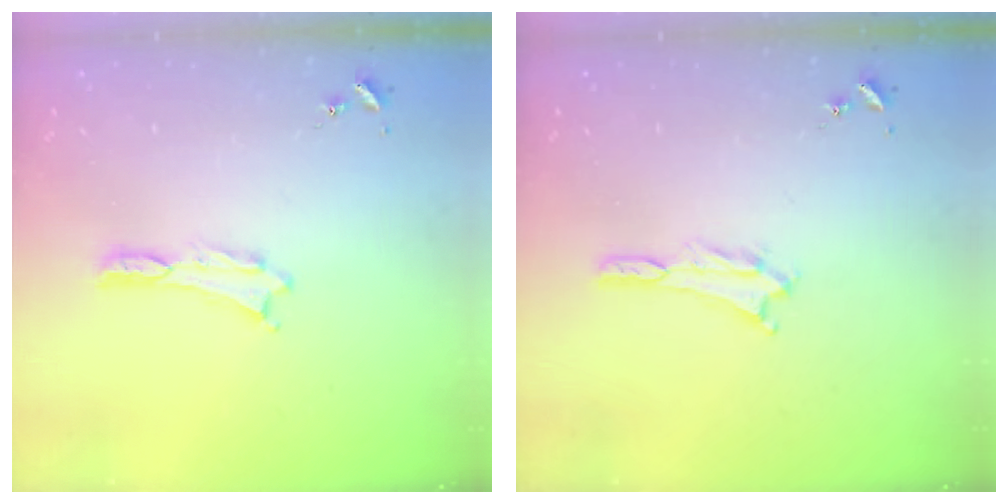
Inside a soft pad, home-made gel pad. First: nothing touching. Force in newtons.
{"total": 0.7, "press": 0.7, "slide": 0.2}